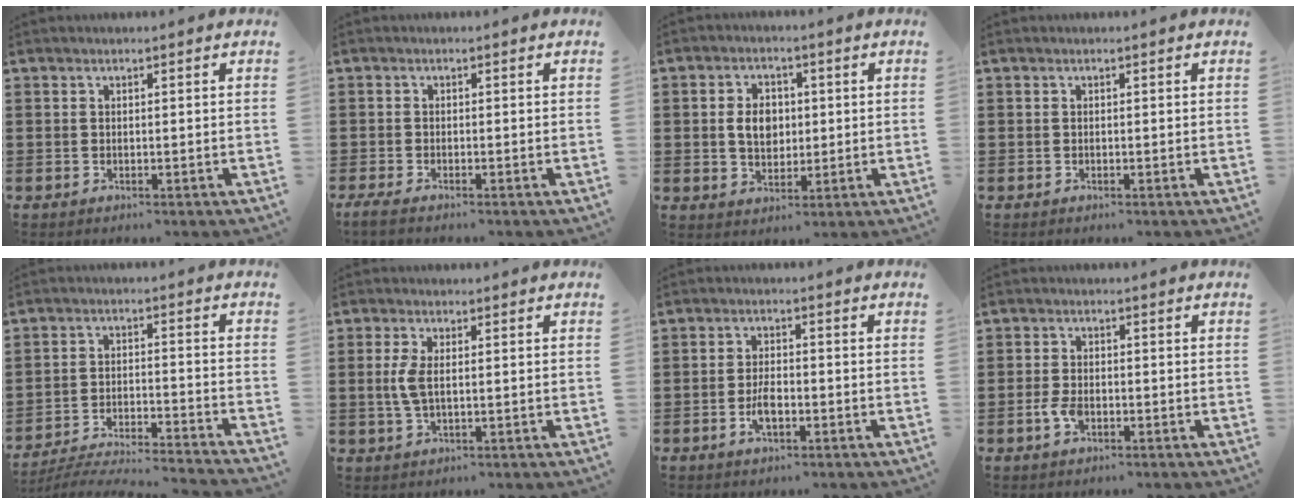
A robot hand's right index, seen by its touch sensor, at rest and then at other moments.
{"total": 1.3, "force": [-1.2, -0.1, 0.6], "torque": [-0.018, -0.006, -0.025]}
{"total": 5.1, "force": [0.4, 3.6, 3.6], "torque": [-0.077, 0.008, 0.000]}
{"total": 0.0}
{"total": 5.3, "force": [-5.1, -0.4, 1.4], "torque": [-0.031, -0.012, -0.105]}
{"total": 3.9, "force": [0.3, 1.6, 3.6], "torque": [-0.092, -0.004, -0.004]}
{"total": 3.5, "force": [-1.3, 1.3, 3.0], "torque": [-0.068, -0.003, -0.025]}
{"total": 3.0, "force": [-1.2, 1.6, 2.3], "torque": [-0.057, -0.007, -0.023]}